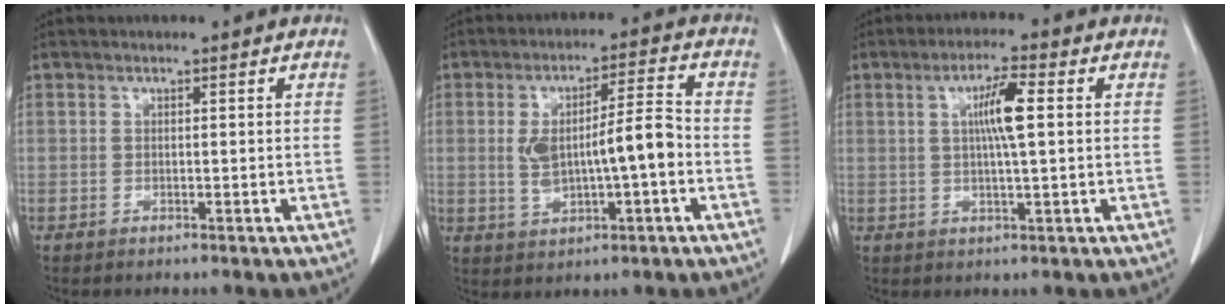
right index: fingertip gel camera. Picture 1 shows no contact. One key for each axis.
{"total": 9.5, "fx": -0.7, "fy": 2.2, "fz": 9.2, "tx": -0.165, "ty": 0.020, "tz": -0.003}
{"total": 5.9, "fx": 1.2, "fy": 0.3, "fz": 5.8, "tx": -0.106, "ty": 0.002, "tz": 0.018}